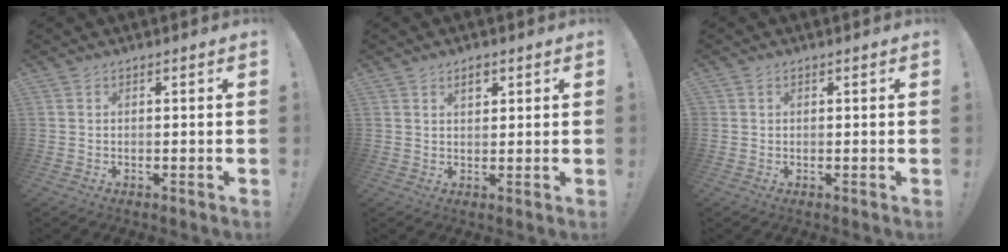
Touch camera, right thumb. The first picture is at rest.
{"total": 3.2, "force": [1.9, 1.8, 1.8], "torque": [-0.011, -0.011, 0.028]}
{"total": 0.6, "force": [0.3, 0.5, 0.1], "torque": [0.003, 0.000, 0.004]}